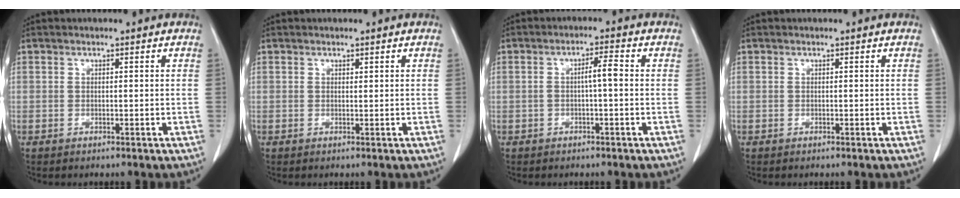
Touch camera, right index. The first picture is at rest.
{"total": 0.0}
{"total": 3.0, "force": [-0.2, 0.3, 3.0], "torque": [-0.053, 0.010, -0.001]}
{"total": 0.0}